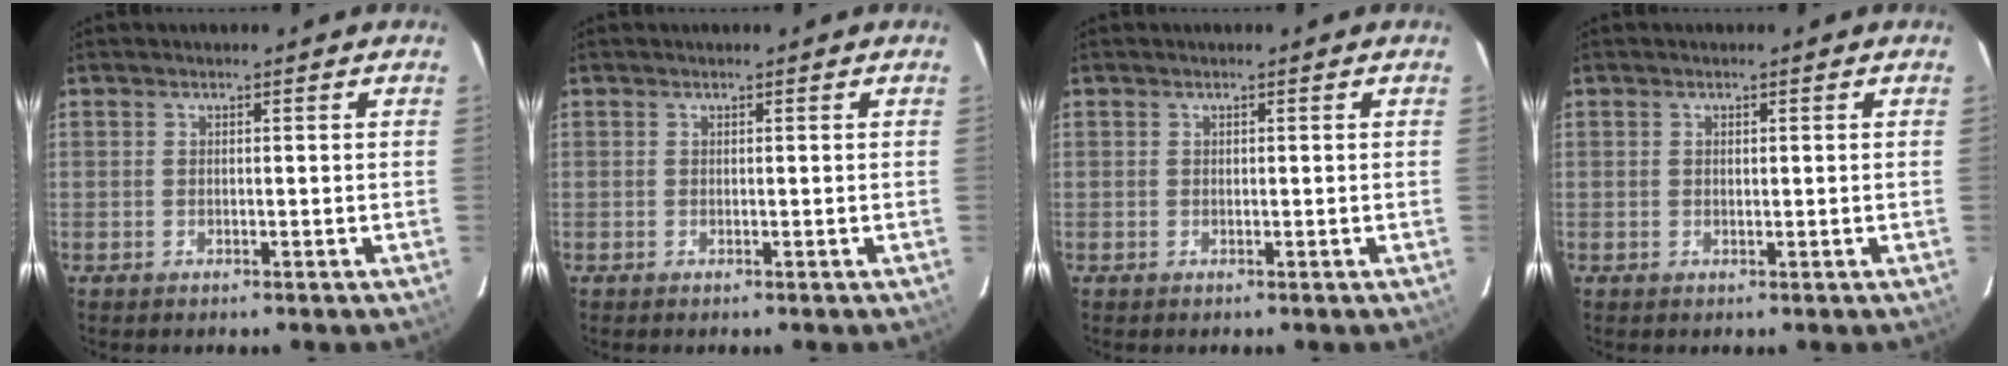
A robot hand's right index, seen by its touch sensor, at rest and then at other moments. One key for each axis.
{"total": 0.0}
{"total": 0.0}
{"total": 0.6, "fx": 0.2, "fy": 0.3, "fz": 0.4, "tx": -0.009, "ty": 0.003, "tz": 0.005}